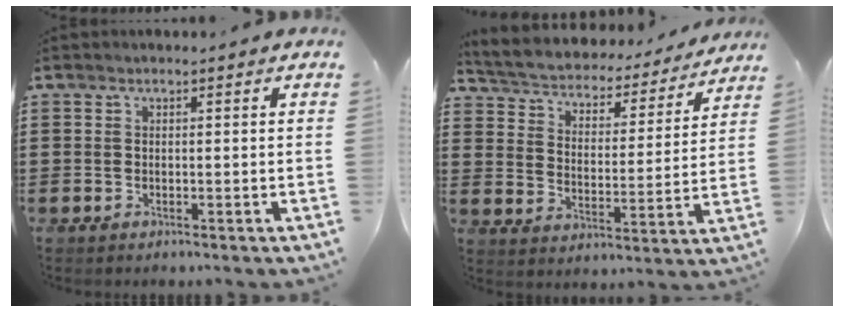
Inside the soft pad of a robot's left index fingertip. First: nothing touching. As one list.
[{"total": 3.5, "force": [3.4, 0.7, 0.3], "torque": [-0.030, -0.032, 0.049]}]